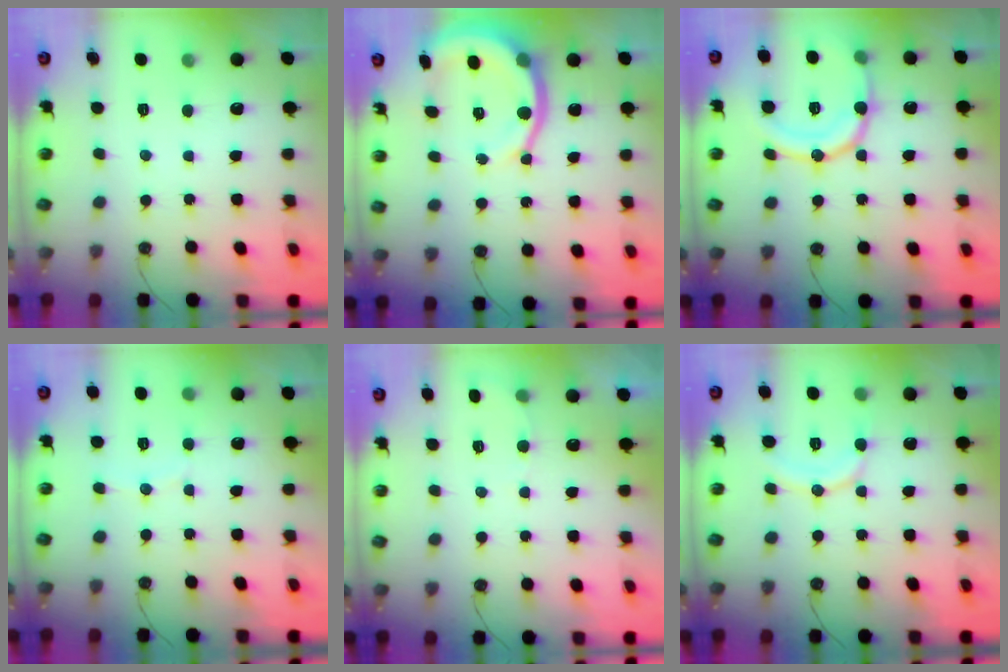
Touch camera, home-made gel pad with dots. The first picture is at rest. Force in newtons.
{"total": 10.7, "press": 10.6, "slide": 1.5}
{"total": 17.8, "press": 17.6, "slide": 3.2}
{"total": 3.8, "press": 3.7, "slide": 1.0}
{"total": 4.3, "press": 4.1, "slide": 1.3}
{"total": 10.4, "press": 10.4, "slide": 0.8}